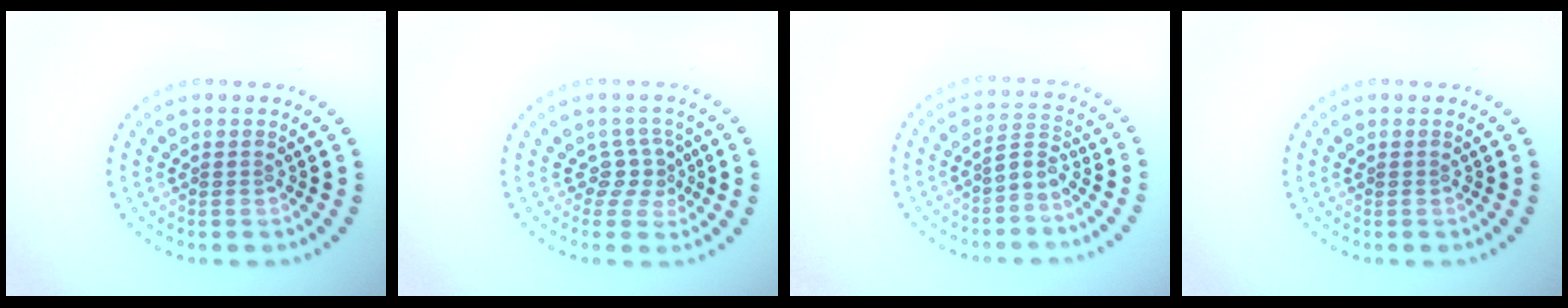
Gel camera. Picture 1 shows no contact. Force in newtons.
{"total": 2.2, "press": 1.7, "slide": 1.4}
{"total": 1.9, "press": 1.4, "slide": 1.2}
{"total": 0.0}